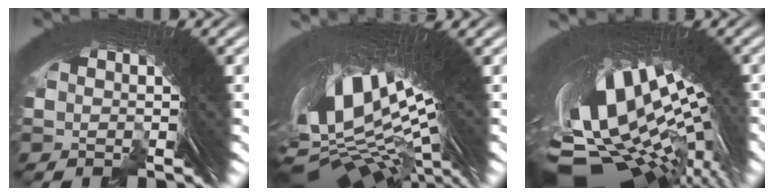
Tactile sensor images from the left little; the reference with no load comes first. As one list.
[{"total": 14.4, "force": [1.7, 4.8, 13.5], "torque": [-0.243, 0.002, 0.039]}, {"total": 13.8, "force": [1.3, 7.7, 11.3], "torque": [-0.203, 0.020, 0.018]}]